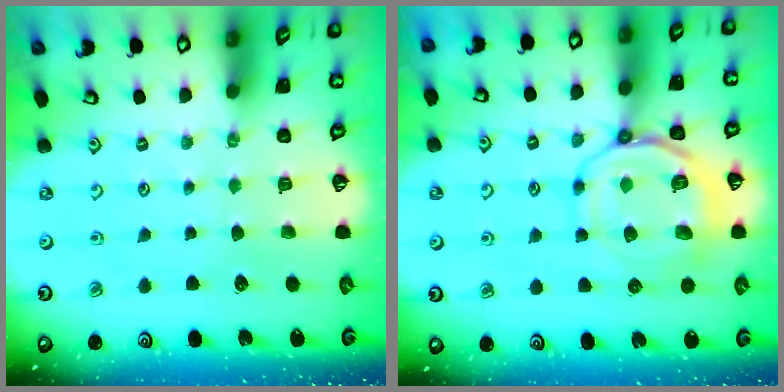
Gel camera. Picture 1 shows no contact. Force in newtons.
{"total": 11.6, "press": 11.5, "slide": 1.7}